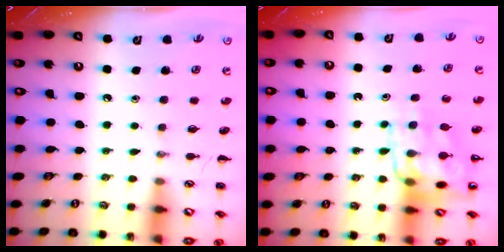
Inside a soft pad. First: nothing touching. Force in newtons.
{"total": 13.3, "press": 13.1, "slide": 2.7}